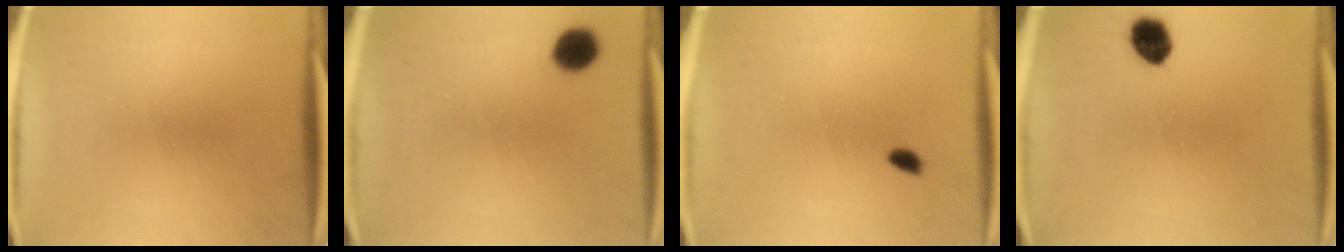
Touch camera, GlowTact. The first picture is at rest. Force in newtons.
{"total": 5.3}
{"total": 1.5}
{"total": 6.2}